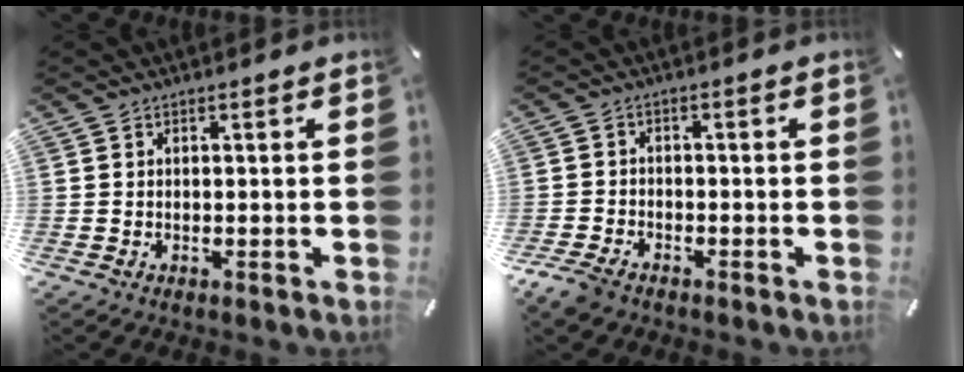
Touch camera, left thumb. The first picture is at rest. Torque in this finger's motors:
{"motor_torque": [-0.01, 0.25, 0.23, 0.20, 0.07]}